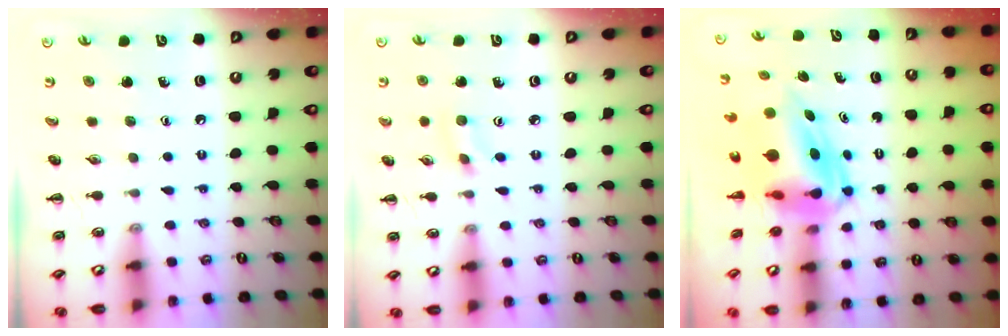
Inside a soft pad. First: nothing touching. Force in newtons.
{"total": 1.7, "press": 1.6, "slide": 0.7}
{"total": 7.6, "press": 7.3, "slide": 2.1}